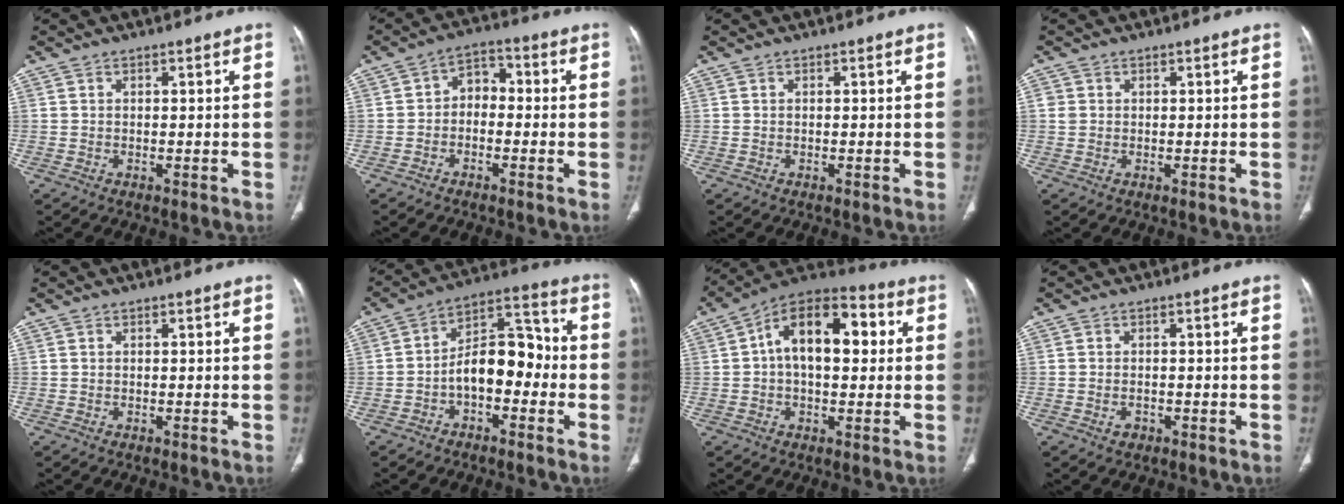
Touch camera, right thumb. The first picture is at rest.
{"total": 5.1, "force": [-1.0, 3.7, 3.4], "torque": [-0.035, 0.030, -0.031]}
{"total": 0.0}
{"total": 1.4, "force": [0.3, 1.3, 0.4], "torque": [-0.002, 0.002, 0.006]}
{"total": 0.0}
{"total": 11.5, "force": [-2.7, 6.8, 8.9], "torque": [-0.114, 0.051, -0.055]}
{"total": 16.0, "force": [2.6, 8.9, 13.0], "torque": [-0.185, 0.036, 0.034]}
{"total": 1.6, "force": [-0.7, 1.1, 0.8], "torque": [-0.013, 0.007, -0.007]}